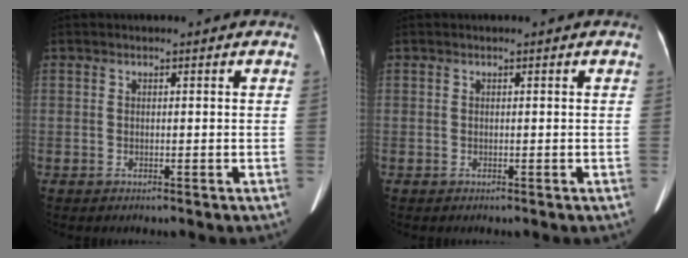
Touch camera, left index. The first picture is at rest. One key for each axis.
{"total": 0.0}